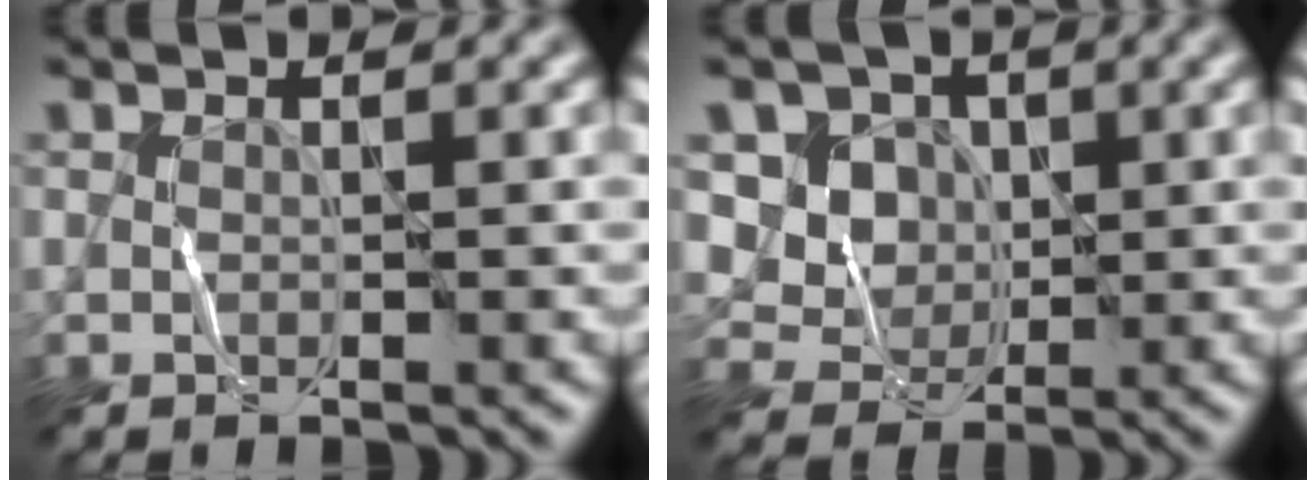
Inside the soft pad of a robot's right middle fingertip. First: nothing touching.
{"total": 4.8, "force": [1.8, 4.1, 1.7], "torque": [-0.052, -0.005, 0.045]}